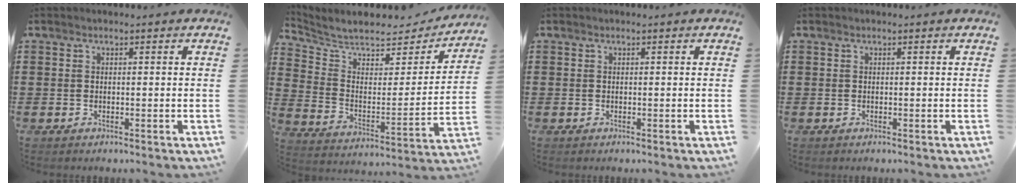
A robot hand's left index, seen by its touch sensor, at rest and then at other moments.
{"total": 6.0, "force": [5.4, 1.8, 1.9], "torque": [-0.070, -0.039, 0.089]}
{"total": 0.0}
{"total": 0.0}